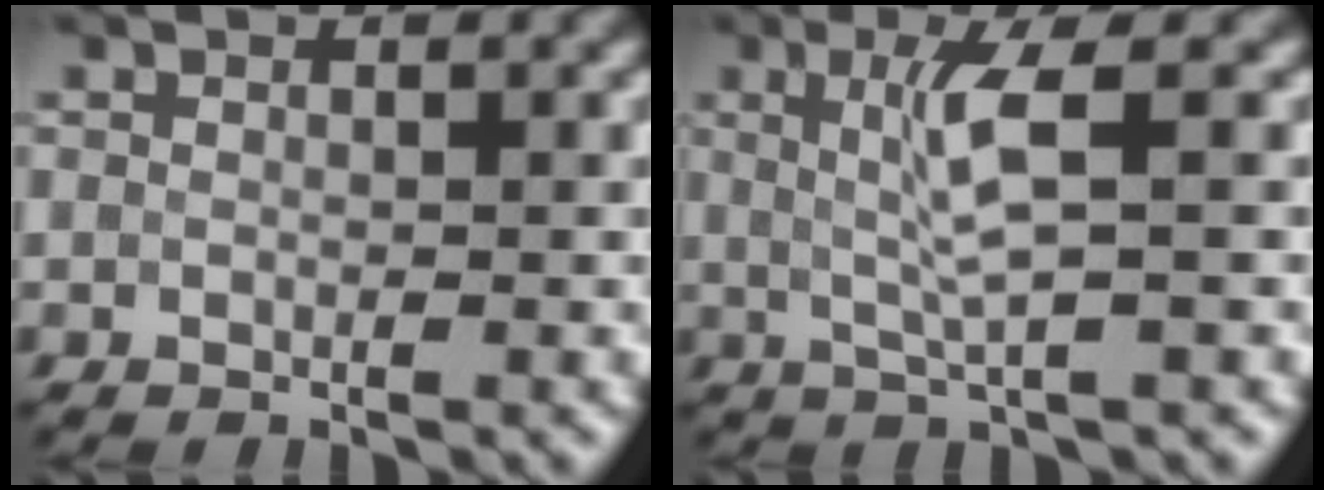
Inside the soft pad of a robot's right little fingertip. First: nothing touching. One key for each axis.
{"total": 3.7, "fx": 0.7, "fy": 0.2, "fz": 3.6, "tx": -0.079, "ty": -0.002, "tz": 0.015}